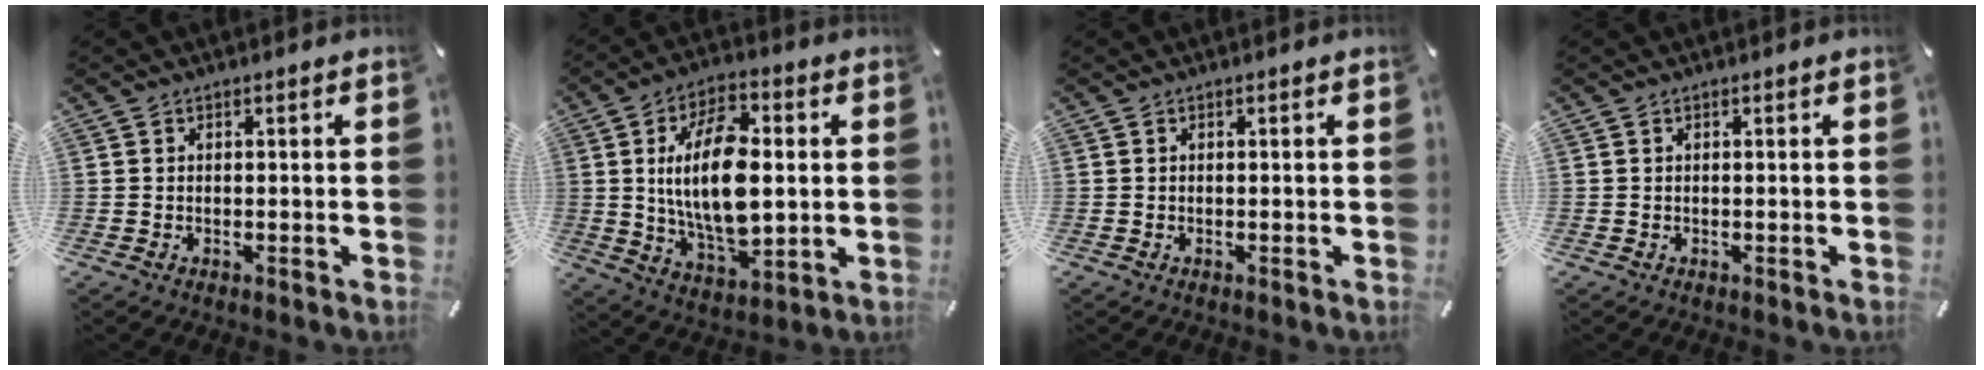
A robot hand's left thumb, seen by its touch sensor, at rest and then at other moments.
{"total": 17.3, "force": [1.7, 9.5, 14.4], "torque": [-0.289, -0.005, 0.023]}
{"total": 0.0}
{"total": 0.0}